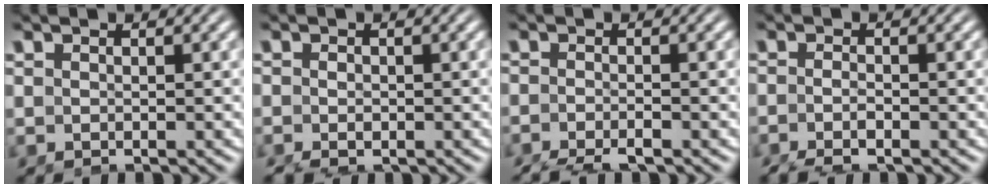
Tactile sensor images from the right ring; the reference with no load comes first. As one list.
[{"total": 3.0, "force": [-1.6, 2.2, 1.3], "torque": [-0.039, -0.022, -0.019]}, {"total": 2.8, "force": [-2.4, 0.9, 1.3], "torque": [-0.025, -0.011, -0.037]}, {"total": 2.9, "force": [-2.1, 1.3, 1.6], "torque": [-0.037, -0.011, -0.033]}]